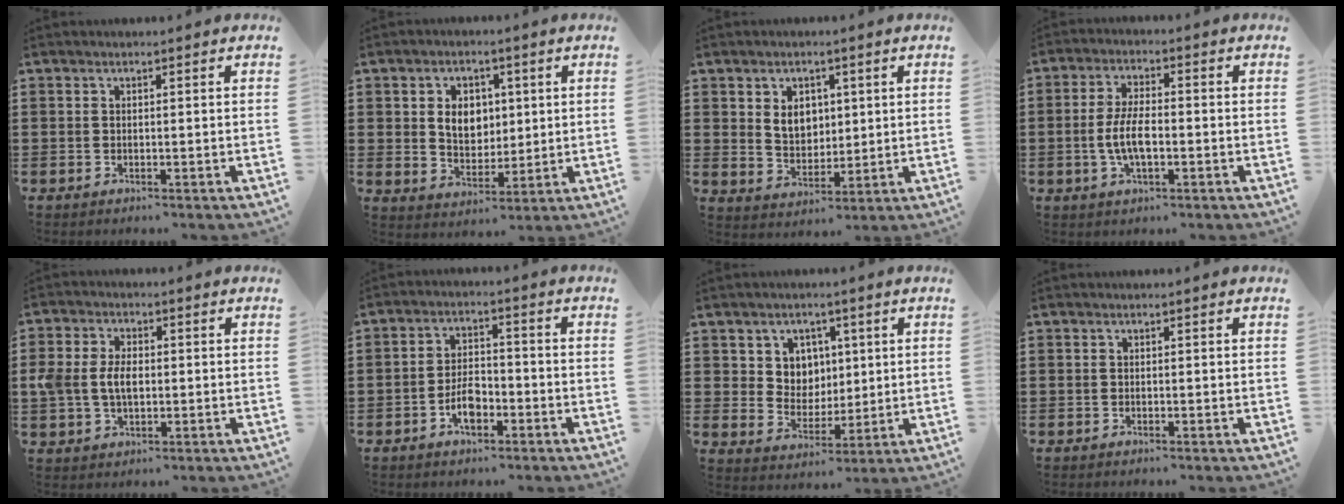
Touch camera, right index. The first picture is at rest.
{"total": 5.8, "force": [1.0, 4.5, 3.6], "torque": [-0.070, 0.007, 0.013]}
{"total": 5.1, "force": [1.9, 4.1, 2.4], "torque": [-0.047, 0.007, 0.031]}
{"total": 6.0, "force": [-1.1, 2.4, 5.4], "torque": [-0.123, -0.002, -0.027]}
{"total": 5.3, "force": [-0.1, 3.5, 4.0], "torque": [-0.103, 0.004, -0.009]}
{"total": 4.9, "force": [-2.3, 2.4, 3.6], "torque": [-0.075, 0.003, -0.046]}
{"total": 5.5, "force": [2.4, 4.9, 0.7], "torque": [-0.035, 0.004, 0.042]}
{"total": 0.0}